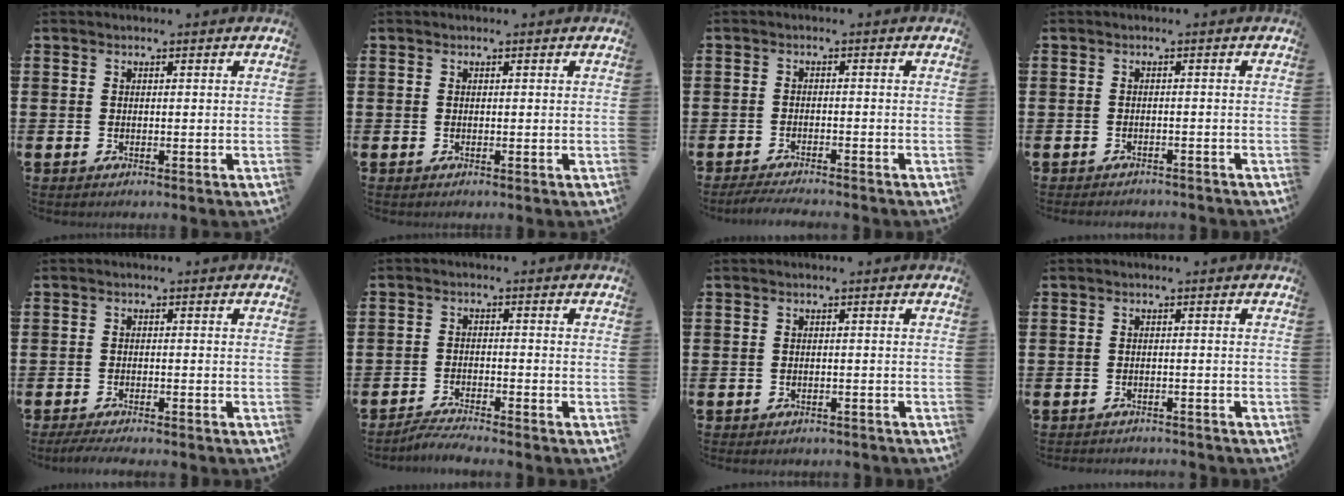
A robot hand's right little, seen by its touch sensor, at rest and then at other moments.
{"total": 0.0}
{"total": 2.0, "force": [-1.9, 0.0, 0.5], "torque": [-0.009, 0.005, -0.038]}
{"total": 1.1, "force": [-1.1, 0.0, 0.0], "torque": [-0.003, 0.001, -0.023]}
{"total": 1.7, "force": [-1.6, 0.1, 0.7], "torque": [-0.013, 0.002, -0.030]}
{"total": 2.5, "force": [-2.4, -0.2, 0.3], "torque": [-0.007, 0.003, -0.050]}
{"total": 0.8, "force": [-0.7, 0.1, 0.0], "torque": [-0.004, -0.002, -0.016]}
{"total": 1.2, "force": [-1.2, 0.0, -0.1], "torque": [-0.001, 0.002, -0.025]}